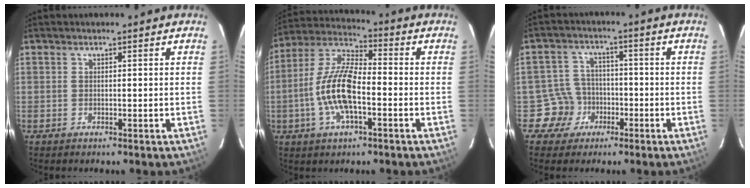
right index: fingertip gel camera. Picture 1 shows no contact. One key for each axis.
{"total": 13.1, "fx": -3.4, "fy": 4.8, "fz": 11.7, "tx": -0.243, "ty": 0.004, "tz": -0.068}
{"total": 6.2, "fx": -2.9, "fy": 5.5, "fz": -0.3, "tx": -0.005, "ty": 0.029, "tz": -0.048}